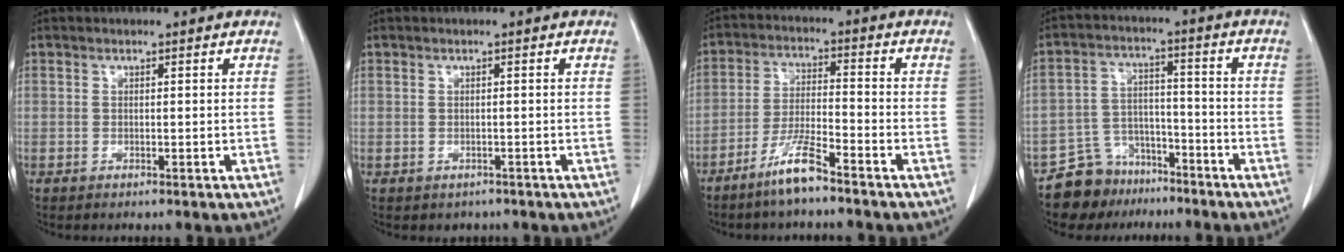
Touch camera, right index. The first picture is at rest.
{"total": 1.4, "force": [-0.8, 1.1, 0.1], "torque": [-0.006, 0.001, -0.008]}
{"total": 6.9, "force": [-5.2, 0.3, 4.6], "torque": [-0.095, -0.013, -0.104]}
{"total": 7.9, "force": [-6.2, 4.9, 0.3], "torque": [-0.008, 0.027, -0.108]}